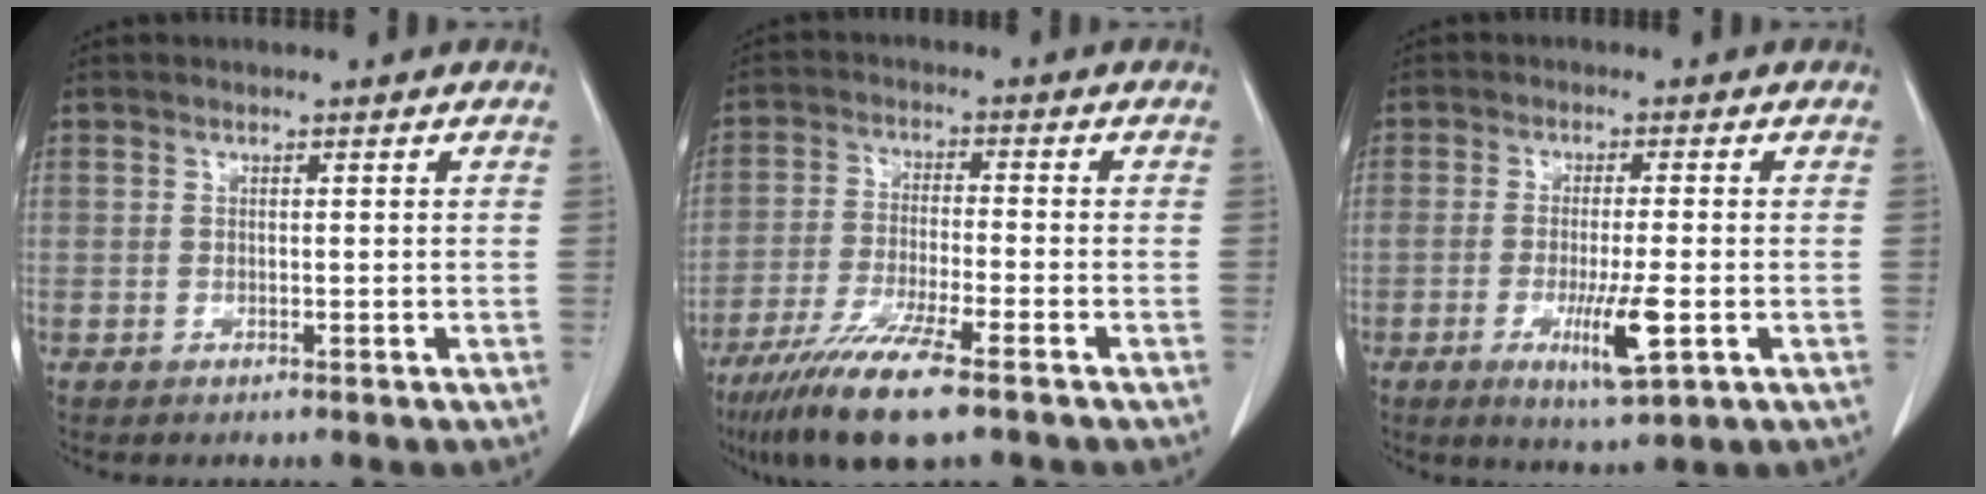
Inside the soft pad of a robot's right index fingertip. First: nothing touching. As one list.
[{"total": 11.4, "force": [-7.5, 0.7, 8.6], "torque": [-0.161, -0.030, -0.131]}, {"total": 7.4, "force": [-2.4, 0.6, 7.0], "torque": [-0.121, -0.017, -0.036]}]